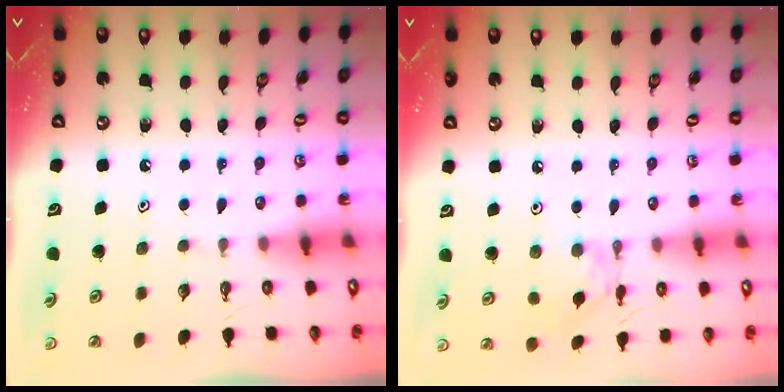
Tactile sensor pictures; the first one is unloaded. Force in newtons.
{"total": 3.4, "press": 3.4, "slide": 0.2}